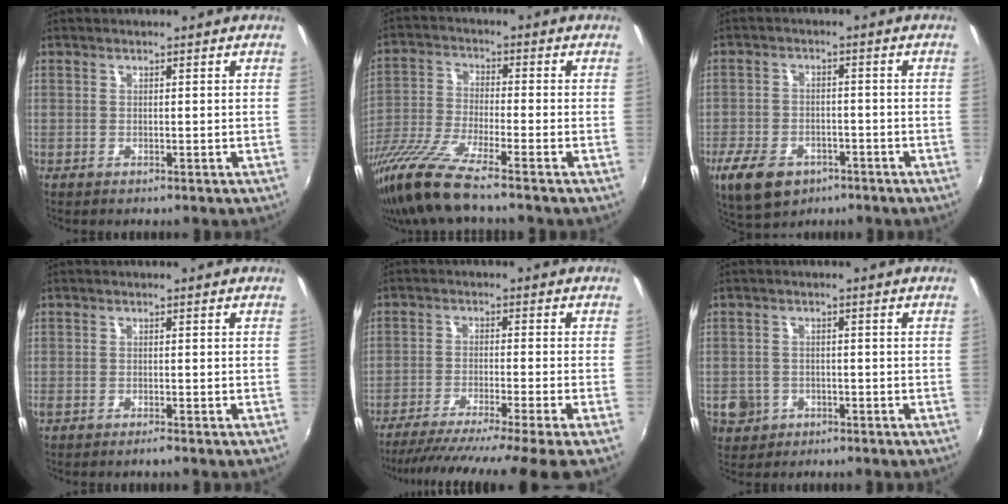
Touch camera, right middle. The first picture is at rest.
{"total": 13.0, "force": [-10.0, 0.2, 8.3], "torque": [-0.177, -0.037, -0.195]}
{"total": 11.8, "force": [-6.8, 7.3, 6.2], "torque": [-0.155, -0.018, -0.112]}
{"total": 1.0, "force": [-0.9, 0.1, 0.4], "torque": [-0.011, -0.003, -0.020]}
{"total": 15.0, "force": [-12.8, -2.5, 7.5], "torque": [-0.137, -0.035, -0.196]}
{"total": 5.6, "force": [-1.8, 5.0, 1.5], "torque": [-0.046, 0.002, -0.022]}